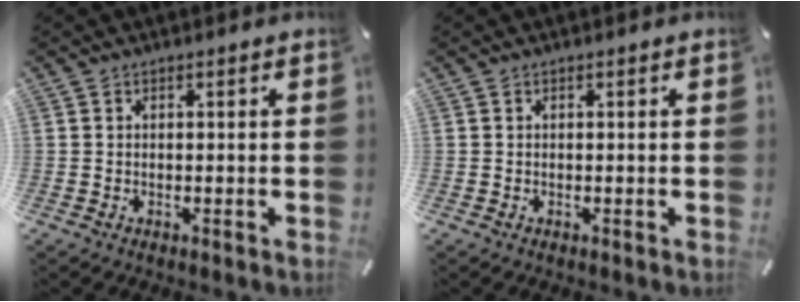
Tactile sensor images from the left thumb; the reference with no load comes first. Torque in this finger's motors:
{"motor_torque": [-0.01, 0.01, -0.11, 0.08, -0.10]}